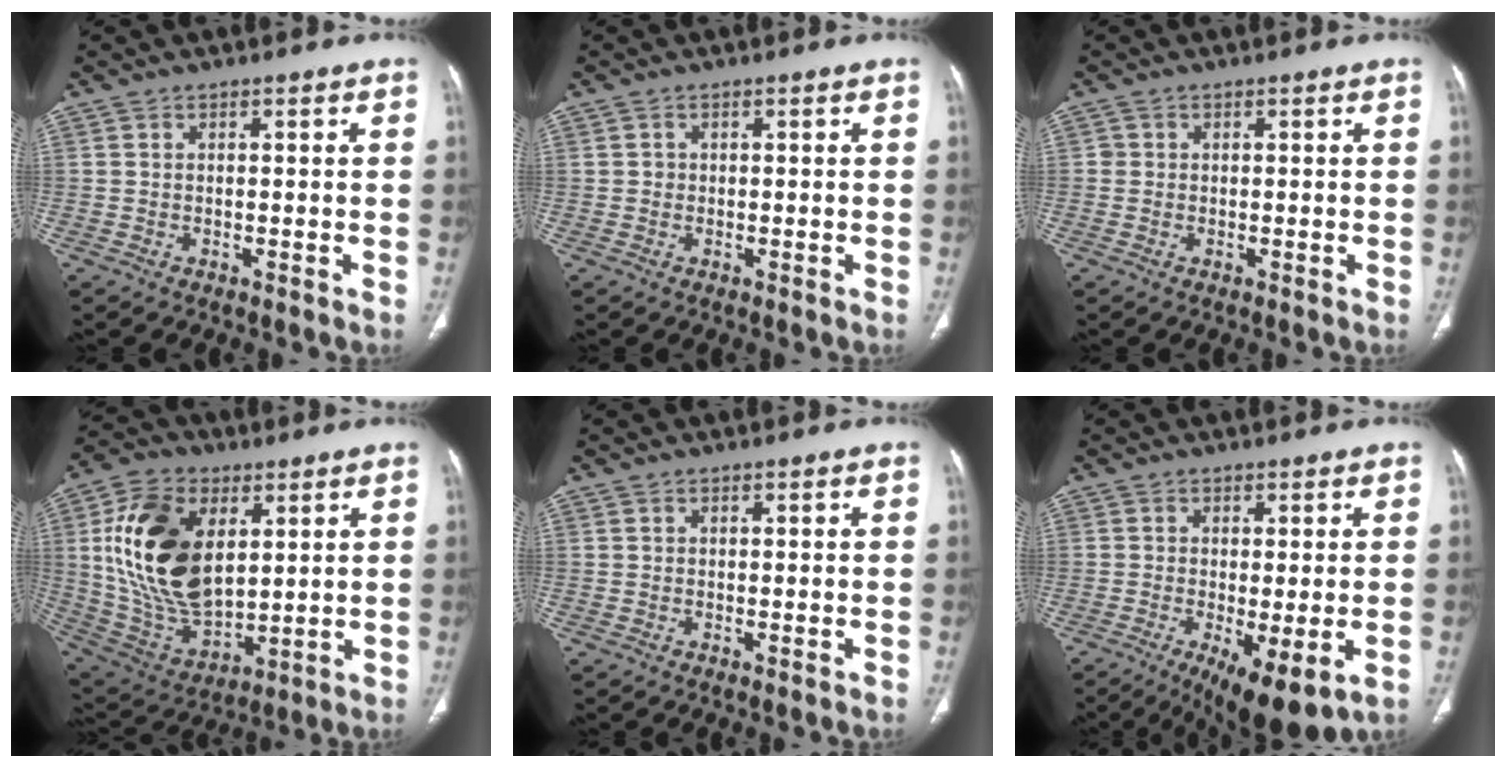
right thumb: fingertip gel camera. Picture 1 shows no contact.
{"total": 0.7, "force": [0.0, 0.7, 0.1], "torque": [0.002, 0.004, 0.000]}
{"total": 0.8, "force": [0.0, 0.8, 0.1], "torque": [0.003, 0.004, -0.001]}
{"total": 22.0, "force": [5.1, 13.2, 16.8], "torque": [-0.302, -0.022, 0.104]}
{"total": 0.0}
{"total": 11.1, "force": [-4.3, 3.6, 9.6], "torque": [-0.154, -0.019, -0.060]}